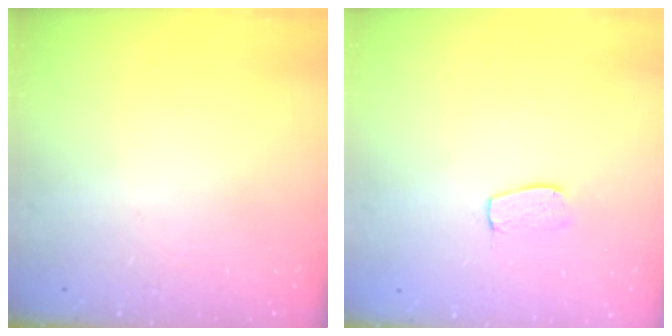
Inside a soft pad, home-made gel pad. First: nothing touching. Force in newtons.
{"total": 5.7, "press": 5.7, "slide": 0.4}